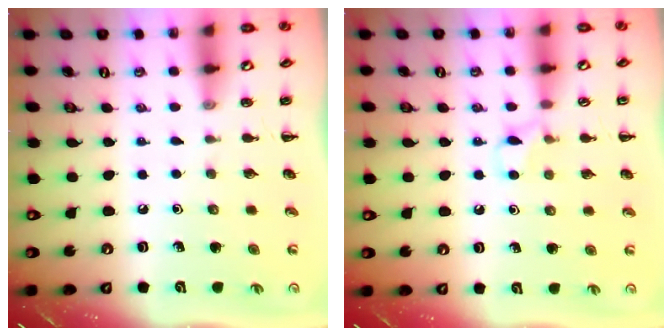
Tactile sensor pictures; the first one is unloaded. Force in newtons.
{"total": 6.4, "press": 6.1, "slide": 1.9}